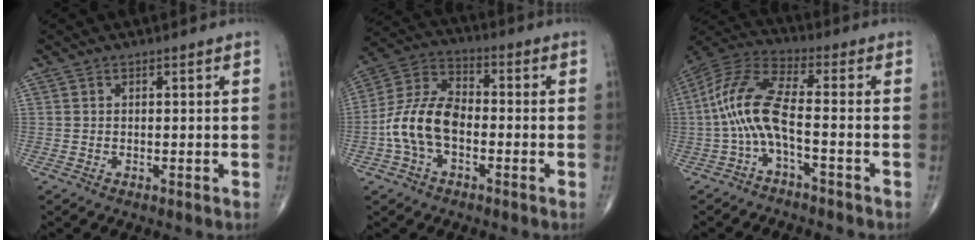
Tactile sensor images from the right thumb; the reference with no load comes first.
{"total": 11.9, "force": [-2.8, 7.1, 9.1], "torque": [-0.181, 0.041, -0.061]}
{"total": 11.1, "force": [-2.6, 3.0, 10.3], "torque": [-0.240, 0.050, -0.057]}